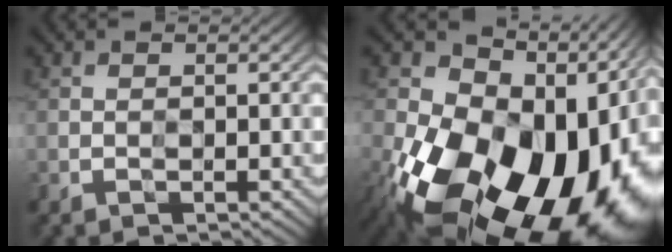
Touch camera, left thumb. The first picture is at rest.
{"total": 22.0, "force": [-7.7, 14.8, 14.3], "torque": [-0.262, -0.053, -0.106]}